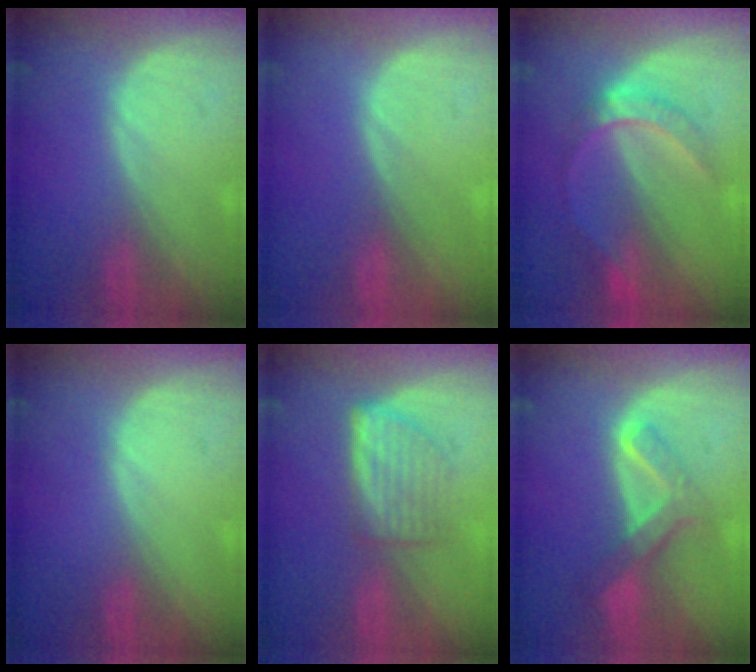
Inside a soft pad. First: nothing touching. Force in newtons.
{"total": 0.0}
{"total": 6.1, "press": 5.8, "slide": 1.8}
{"total": 0.0}
{"total": 5.9, "press": 5.3, "slide": 2.6}
{"total": 6.7, "press": 5.6, "slide": 3.6}